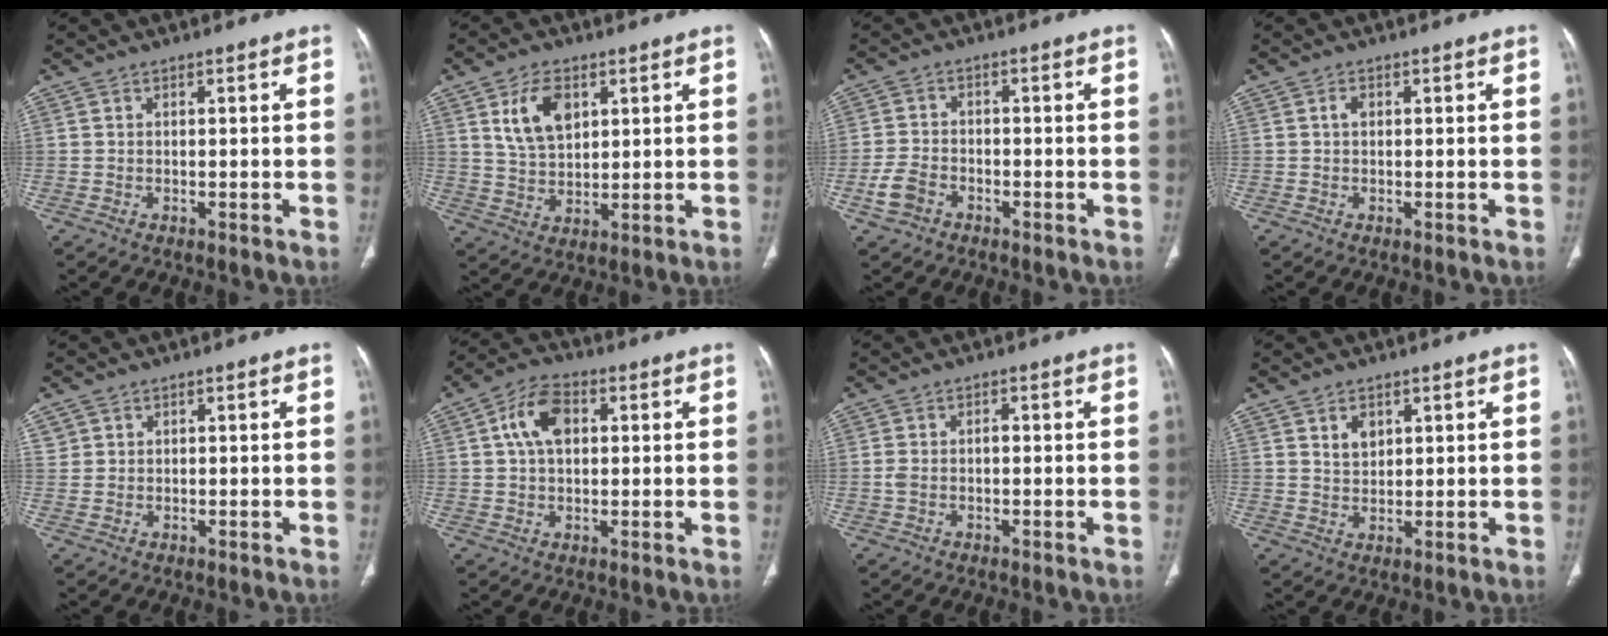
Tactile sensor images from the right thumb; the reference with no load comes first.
{"total": 8.8, "force": [3.6, 5.4, 5.9], "torque": [-0.091, -0.014, 0.074]}
{"total": 4.7, "force": [-2.5, 3.2, 2.4], "torque": [-0.050, 0.018, -0.046]}
{"total": 1.1, "force": [0.1, 0.7, 0.8], "torque": [-0.011, 0.002, -0.002]}
{"total": 1.5, "force": [0.6, 1.4, 0.1], "torque": [0.015, -0.001, 0.007]}
{"total": 8.4, "force": [2.0, 5.4, 6.2], "torque": [-0.106, 0.013, 0.030]}
{"total": 2.2, "force": [-0.3, 1.3, 1.7], "torque": [-0.044, 0.010, -0.007]}
{"total": 3.5, "force": [1.7, 2.3, 2.0], "torque": [-0.023, -0.014, 0.036]}